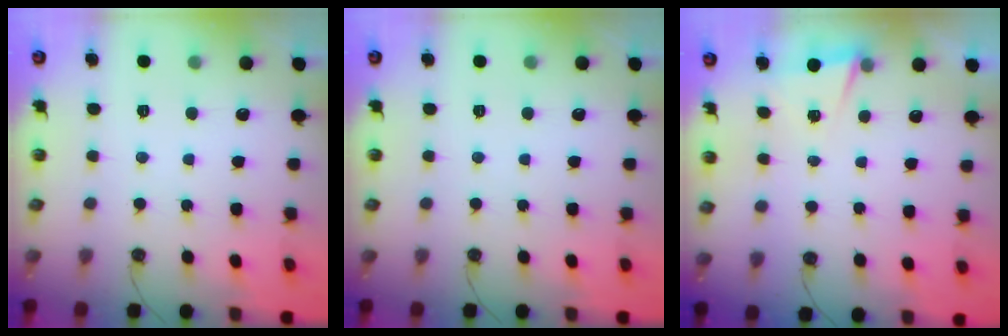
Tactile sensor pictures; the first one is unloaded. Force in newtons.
{"total": 0.0}
{"total": 2.4, "press": 2.2, "slide": 1.1}